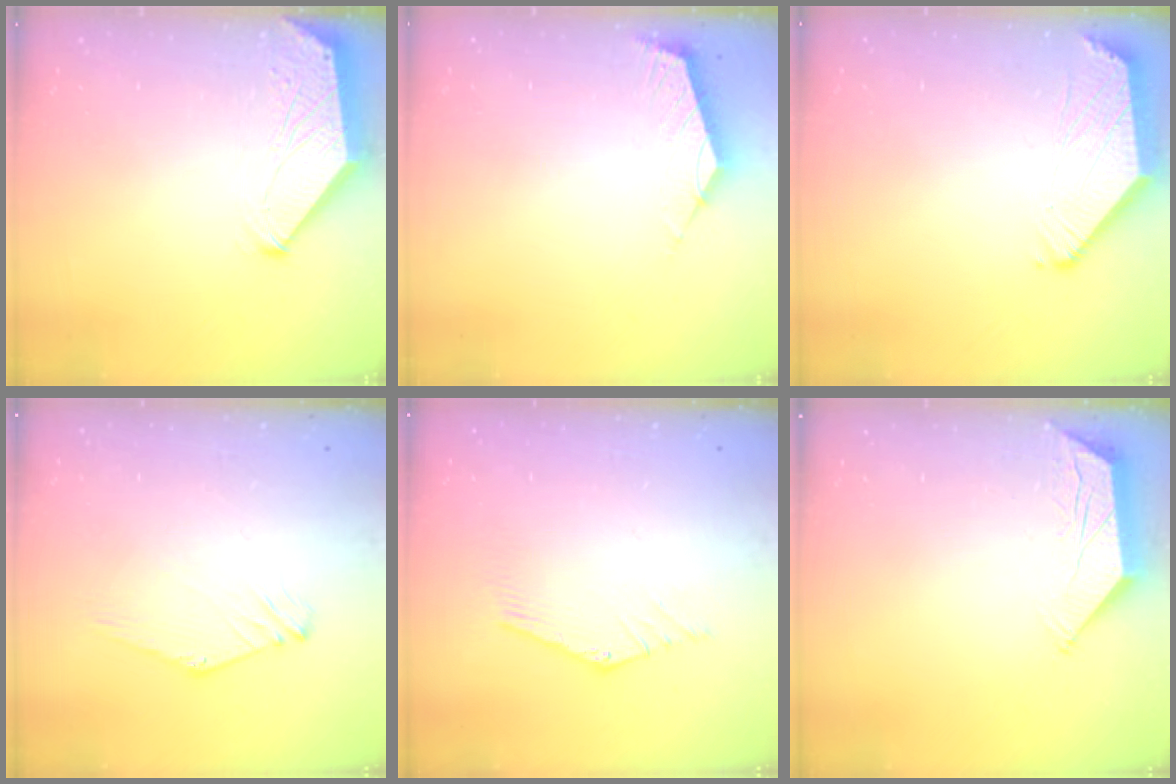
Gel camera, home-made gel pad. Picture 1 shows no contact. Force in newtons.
{"total": 2.5, "press": 2.5, "slide": 0.6}
{"total": 0.0}
{"total": 0.6, "press": 0.5, "slide": 0.3}
{"total": 1.4, "press": 1.3, "slide": 0.1}
{"total": 3.5, "press": 3.5, "slide": 0.4}